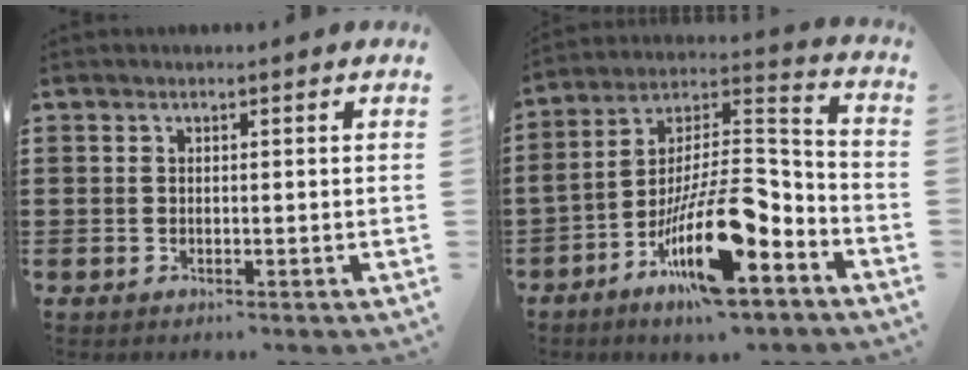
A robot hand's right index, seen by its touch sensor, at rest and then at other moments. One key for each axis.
{"total": 16.0, "fx": -8.2, "fy": 4.5, "fz": 13.0, "tx": -0.254, "ty": 0.010, "tz": -0.148}